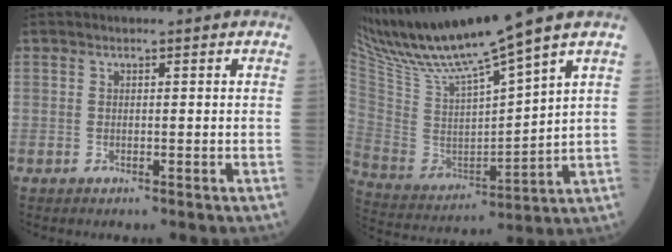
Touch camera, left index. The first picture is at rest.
{"total": 19.4, "force": [16.1, -0.9, 10.6], "torque": [-0.199, -0.012, 0.307]}